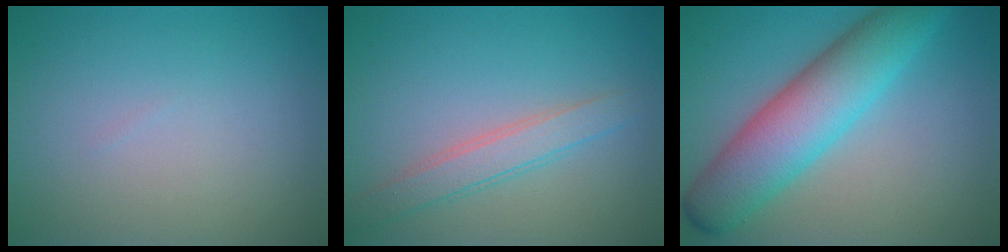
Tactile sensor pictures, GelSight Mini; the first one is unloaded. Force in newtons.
{"total": 2.5, "press": 2.5, "slide": 0.1}
{"total": 8.0, "press": 8.0, "slide": 0.2}